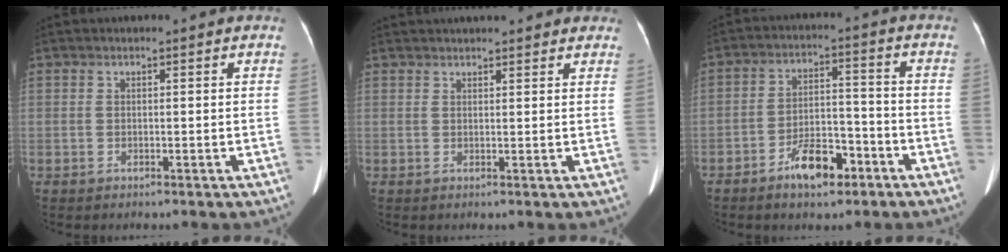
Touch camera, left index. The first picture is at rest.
{"total": 9.5, "force": [8.4, 2.4, 3.8], "torque": [-0.040, 0.032, 0.102]}
{"total": 7.6, "force": [-4.8, 3.1, 5.1], "torque": [-0.095, 0.012, -0.076]}